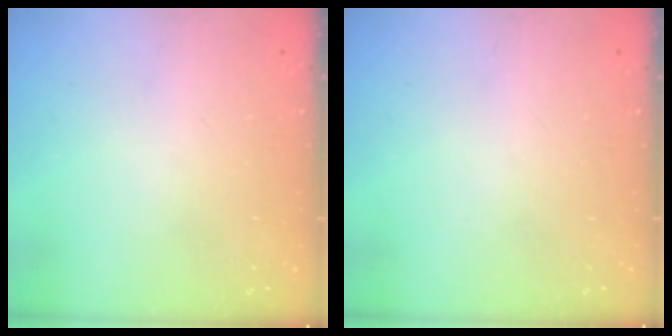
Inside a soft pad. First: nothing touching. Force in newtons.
{"total": 0.0}